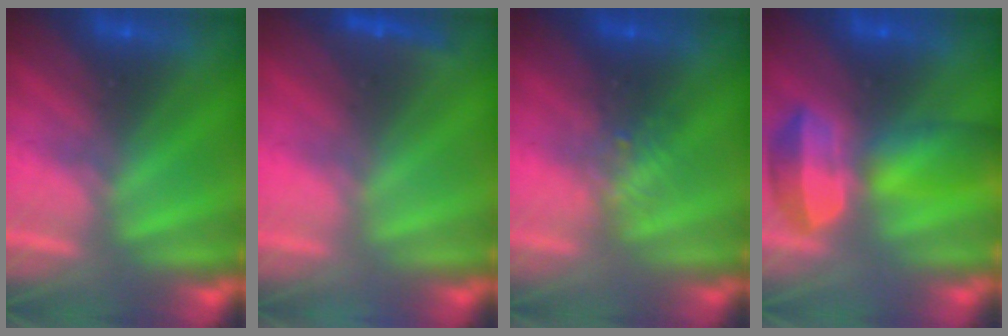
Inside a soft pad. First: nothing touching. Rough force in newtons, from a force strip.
{"total": 4.4}
{"total": 2.2}
{"total": 5.7}